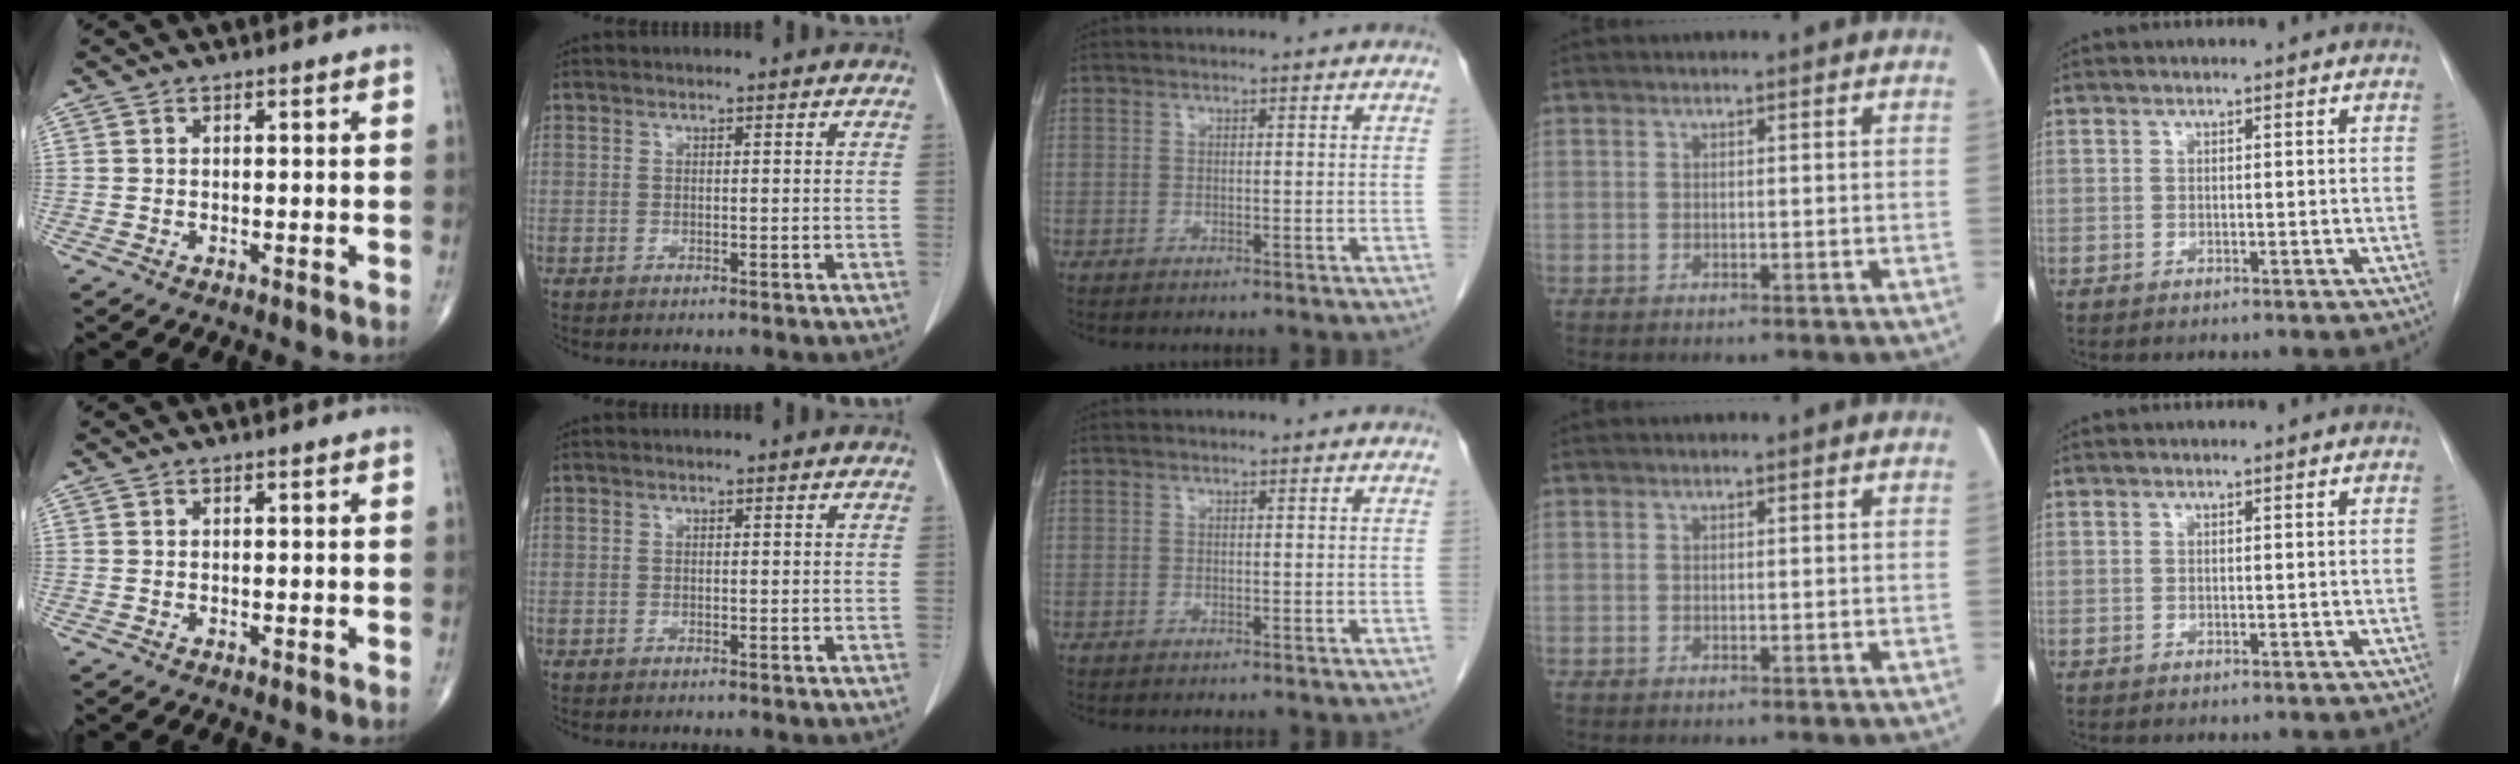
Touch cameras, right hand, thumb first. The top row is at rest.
{}